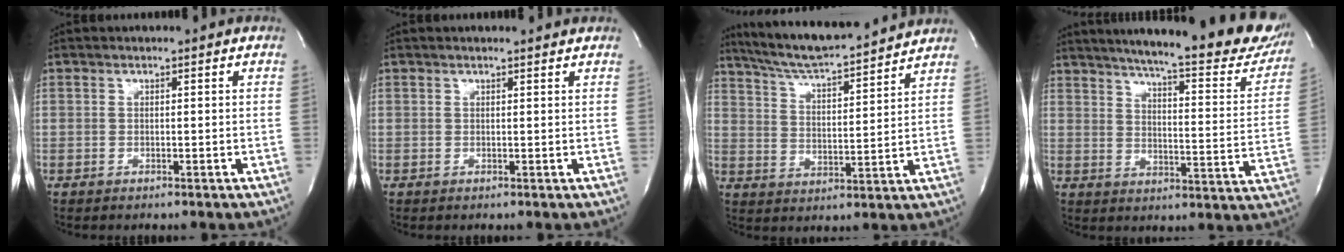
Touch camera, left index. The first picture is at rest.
{"total": 2.4, "force": [2.4, 0.2, 0.6], "torque": [-0.013, 0.003, 0.021]}
{"total": 16.5, "force": [14.9, 1.3, 6.8], "torque": [-0.121, 0.010, 0.234]}
{"total": 28.0, "force": [23.7, 4.4, 14.3], "torque": [-0.217, -0.064, 0.283]}